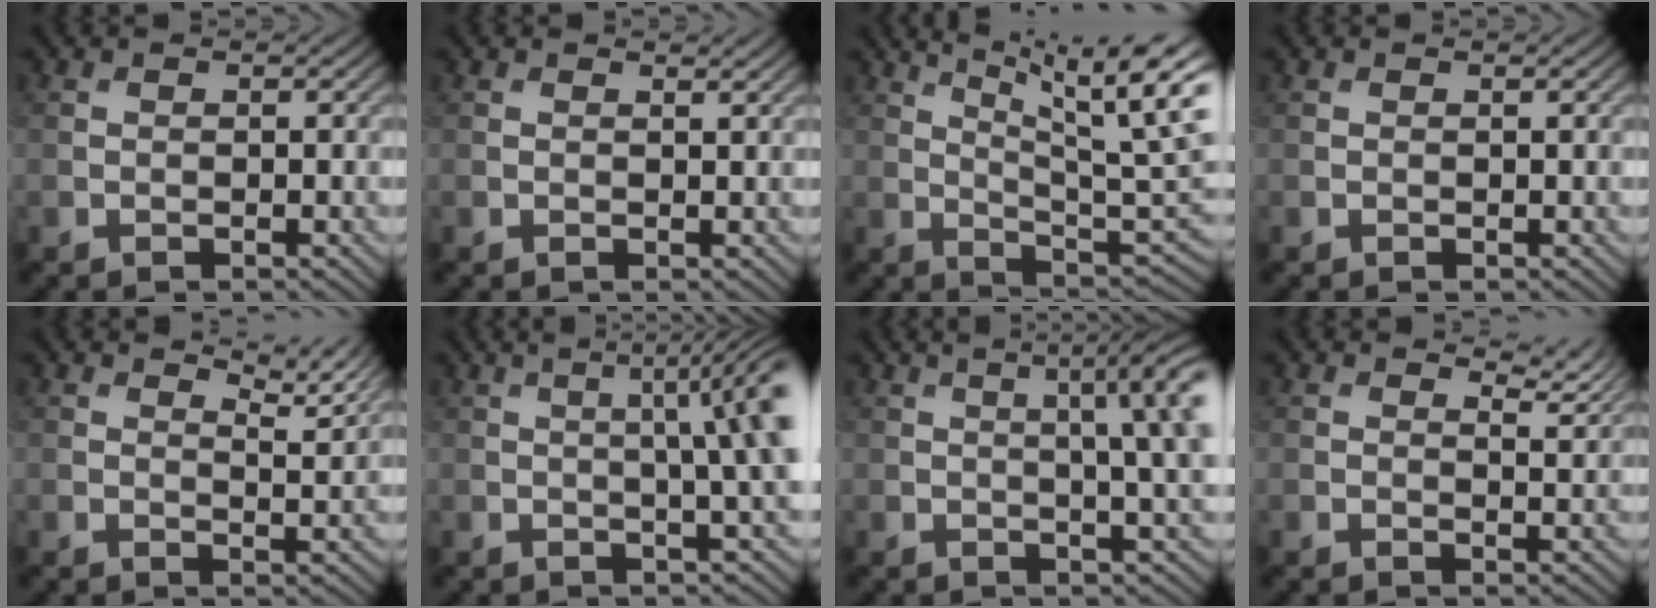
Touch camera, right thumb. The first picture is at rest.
{"total": 0.7, "force": [0.5, 0.0, 0.4], "torque": [-0.007, 0.000, 0.008]}
{"total": 16.3, "force": [7.9, 4.7, 13.5], "torque": [-0.194, 0.031, 0.118]}
{"total": 0.0}
{"total": 3.9, "force": [3.2, 0.7, 2.1], "torque": [-0.036, -0.007, 0.052]}
{"total": 8.4, "force": [1.0, 1.7, 8.2], "torque": [-0.086, 0.020, 0.010]}
{"total": 9.3, "force": [1.9, 2.4, 8.8], "torque": [-0.088, 0.030, 0.018]}
{"total": 3.4, "force": [2.7, 0.8, 1.8], "torque": [-0.027, -0.007, 0.044]}